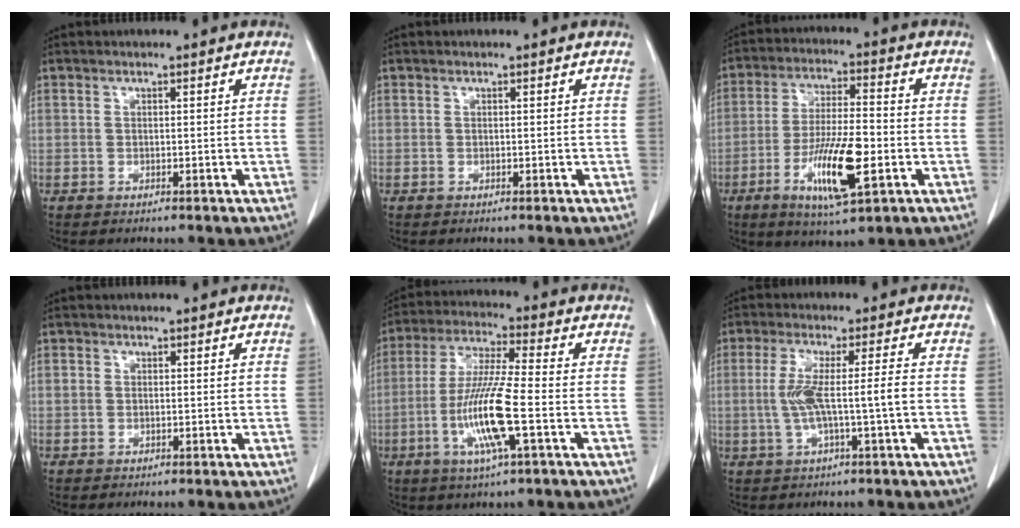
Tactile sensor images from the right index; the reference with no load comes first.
{"total": 0.0}
{"total": 12.4, "force": [-4.1, 2.3, 11.4], "torque": [-0.218, -0.013, -0.069]}
{"total": 0.9, "force": [0.1, 0.8, 0.4], "torque": [-0.007, 0.007, 0.001]}
{"total": 12.2, "force": [-3.4, 0.3, 11.7], "torque": [-0.240, -0.012, -0.071]}
{"total": 6.7, "force": [-0.8, -0.5, 6.6], "torque": [-0.136, 0.004, -0.012]}